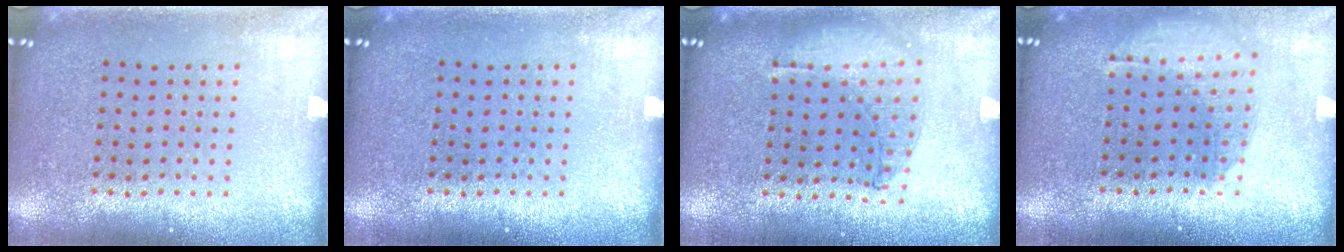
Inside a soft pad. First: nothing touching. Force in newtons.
{"total": 0.0}
{"total": 0.9, "press": 0.9, "slide": 0.2}
{"total": 1.5, "press": 1.3, "slide": 0.9}